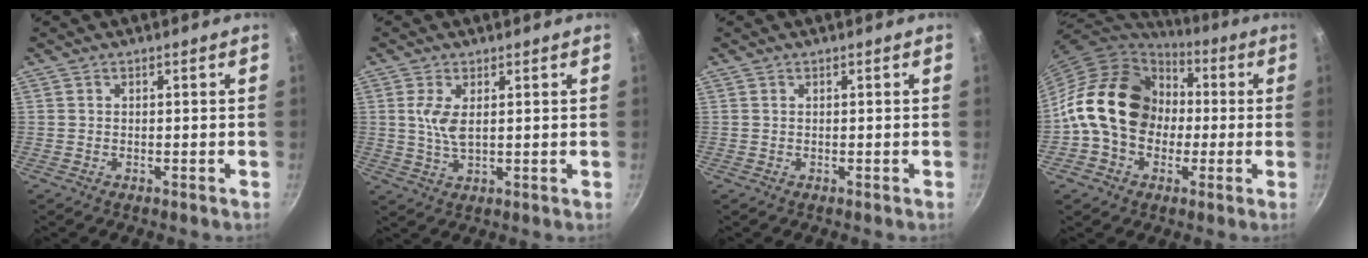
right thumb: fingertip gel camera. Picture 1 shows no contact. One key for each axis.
{"total": 4.8, "fx": 1.2, "fy": 2.0, "fz": 4.3, "tx": -0.088, "ty": -0.006, "tz": 0.026}
{"total": 0.0}
{"total": 18.9, "fx": 0.0, "fy": 15.1, "fz": 11.2, "tx": -0.161, "ty": 0.045, "tz": -0.007}